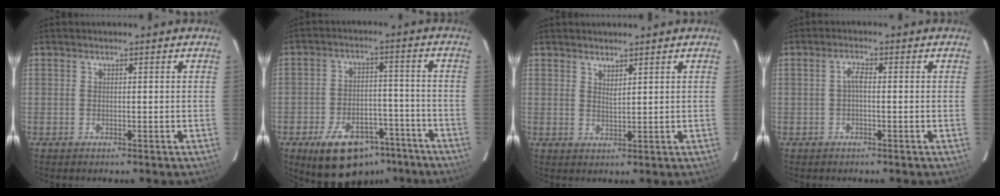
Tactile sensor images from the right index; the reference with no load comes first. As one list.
[{"total": 16.0, "force": [-10.4, 9.0, 8.3], "torque": [-0.162, 0.018, -0.136]}, {"total": 2.1, "force": [1.8, 0.4, 1.0], "torque": [-0.017, -0.001, 0.031]}, {"total": 1.9, "force": [-0.3, 0.6, 1.7], "torque": [-0.035, 0.009, -0.008]}]